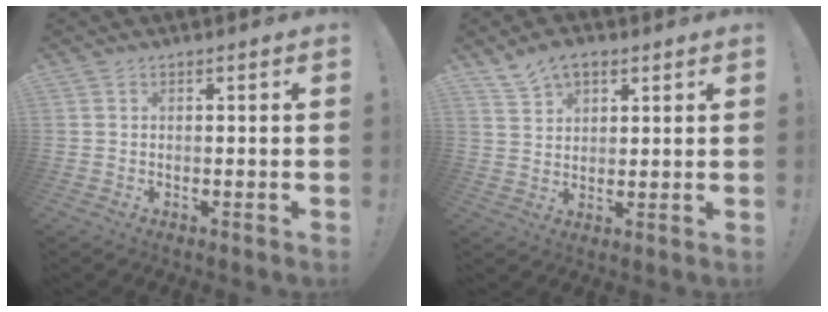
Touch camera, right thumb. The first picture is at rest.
{"total": 6.9, "force": [4.7, 4.0, 3.2], "torque": [-0.056, -0.016, 0.090]}